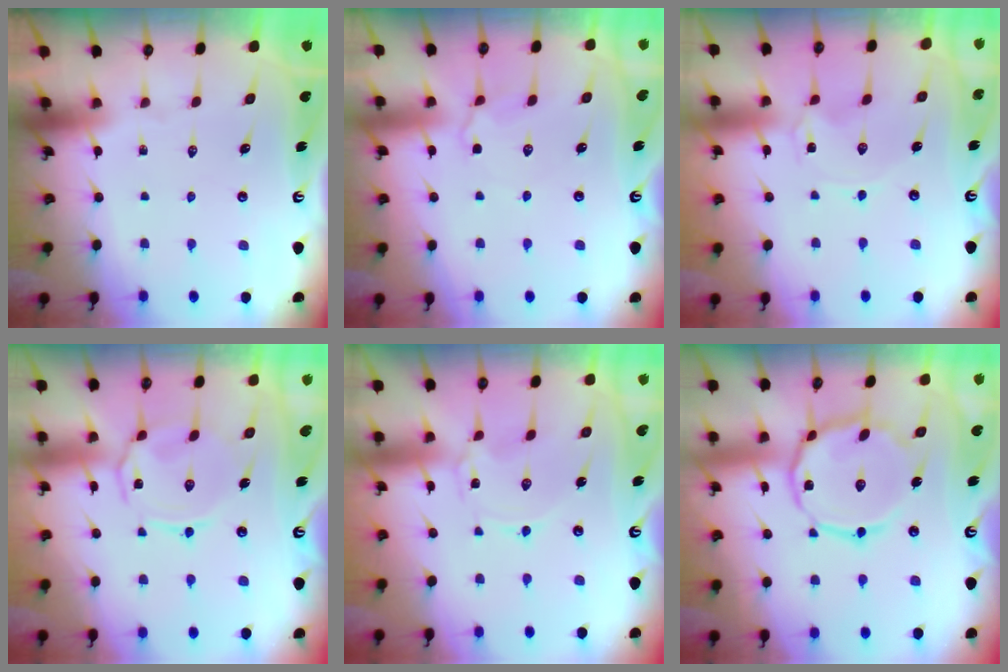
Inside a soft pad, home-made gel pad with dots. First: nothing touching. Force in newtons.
{"total": 2.6, "press": 2.5, "slide": 0.7}
{"total": 0.0}
{"total": 4.3, "press": 4.2, "slide": 0.7}
{"total": 0.0}
{"total": 14.0, "press": 13.9, "slide": 0.9}